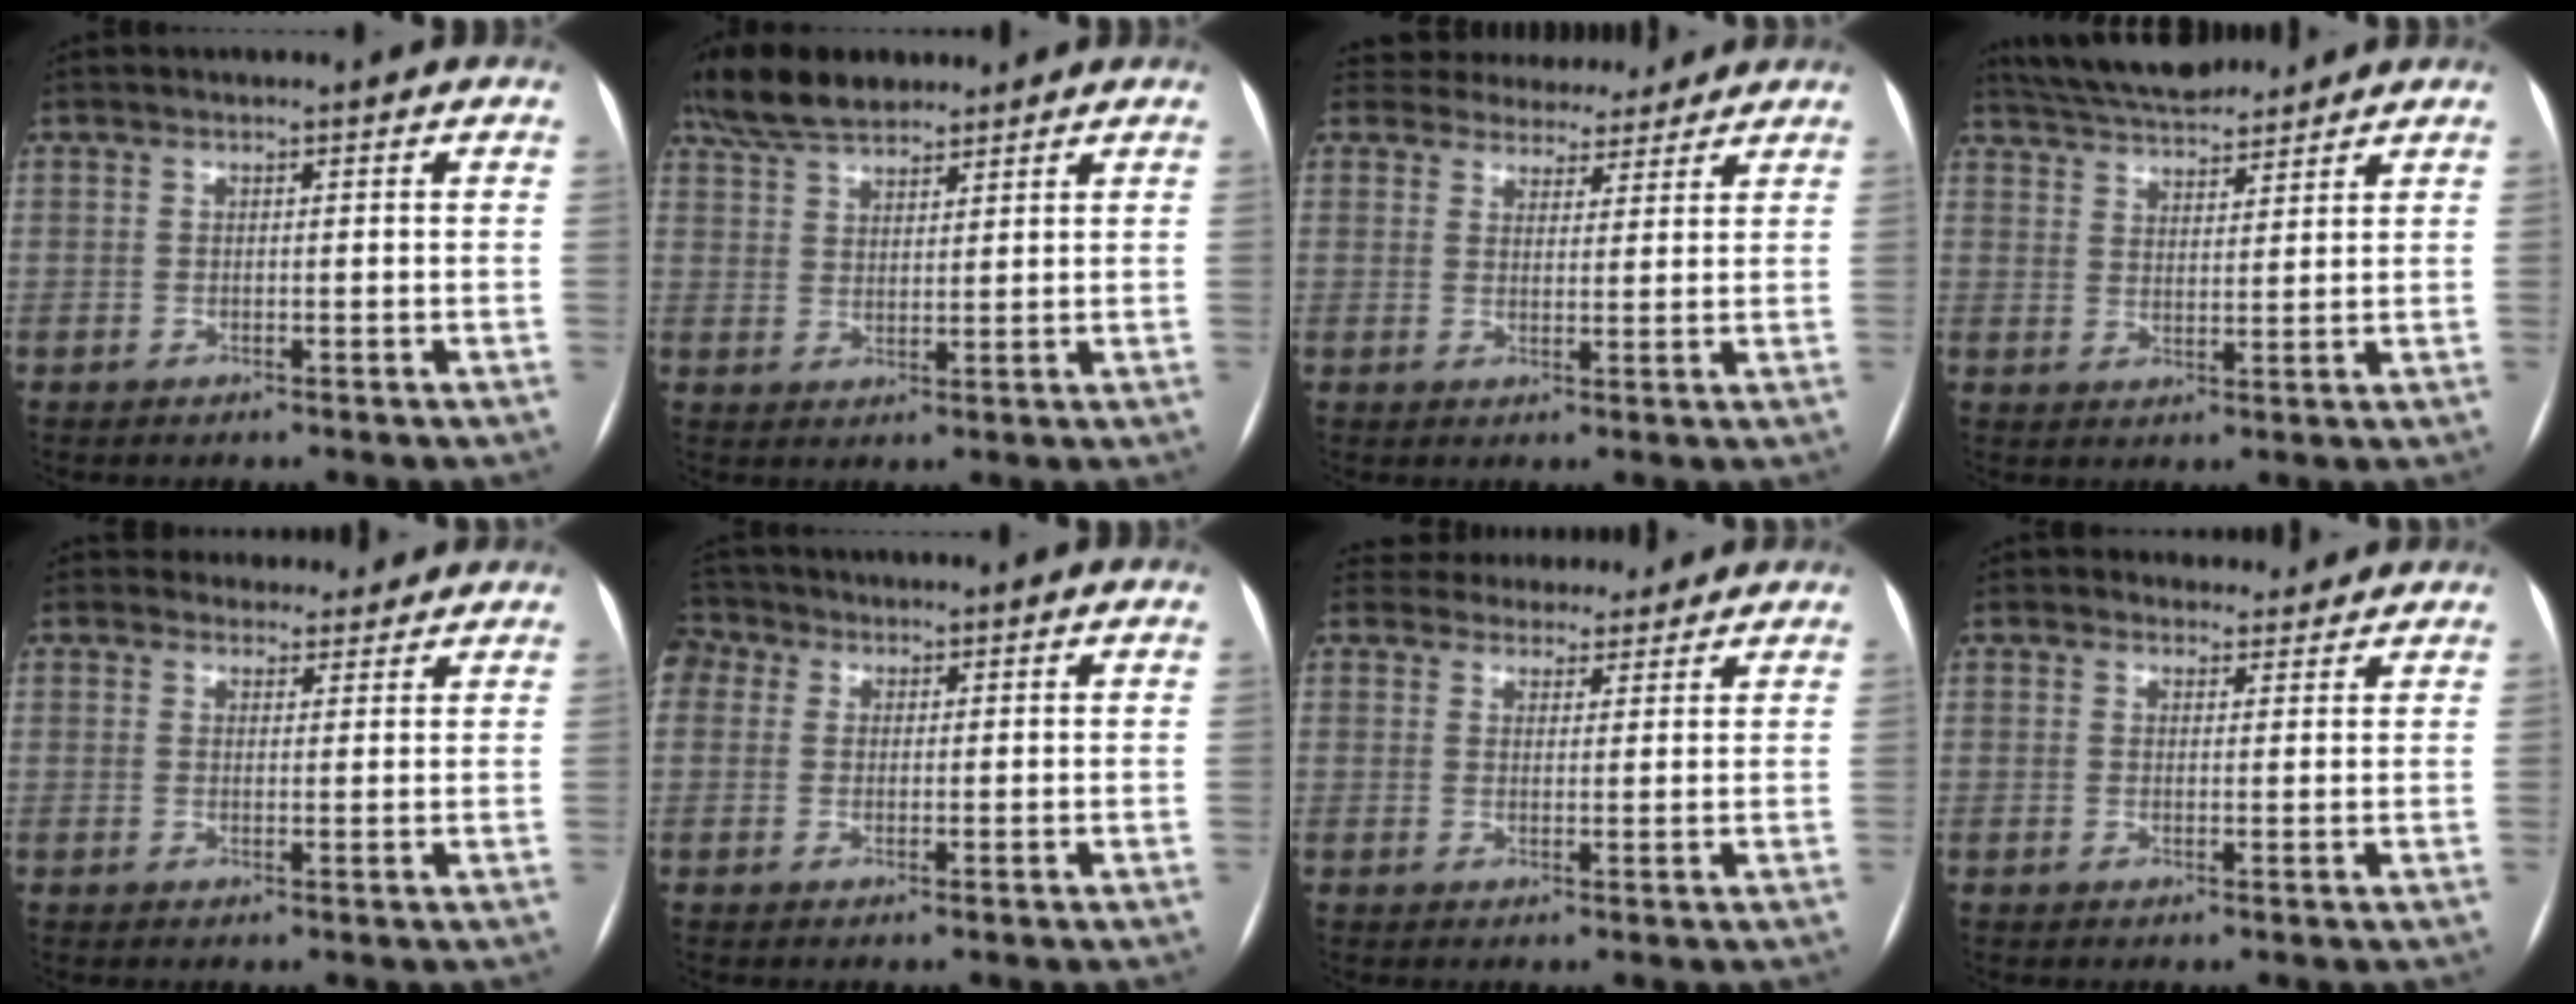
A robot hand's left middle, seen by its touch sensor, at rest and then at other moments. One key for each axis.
{"total": 9.2, "fx": 7.6, "fy": 3.1, "fz": 4.1, "tx": -0.079, "ty": 0.026, "tz": 0.138}
{"total": 9.5, "fx": 8.8, "fy": 3.4, "fz": 0.9, "tx": 0.004, "ty": 0.010, "tz": 0.114}
{"total": 11.8, "fx": 10.8, "fy": 2.3, "fz": 4.3, "tx": -0.077, "ty": 0.023, "tz": 0.177}
{"total": 4.9, "fx": 4.4, "fy": 2.1, "fz": -0.4, "tx": 0.016, "ty": 0.003, "tz": 0.046}
{"total": 4.7, "fx": 2.1, "fy": 3.8, "fz": 1.6, "tx": -0.044, "ty": 0.024, "tz": 0.042}
{"total": 8.7, "fx": 8.1, "fy": 3.2, "fz": 0.9, "tx": 0.007, "ty": 0.015, "tz": 0.102}
{"total": 3.4, "fx": 3.1, "fy": 1.5, "fz": -0.3, "tx": 0.009, "ty": 0.002, "tz": 0.032}